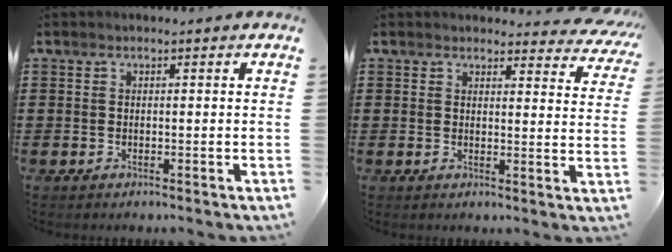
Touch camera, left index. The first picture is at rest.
{"total": 3.5, "force": [3.3, 0.7, 1.1], "torque": [-0.017, -0.018, 0.058]}